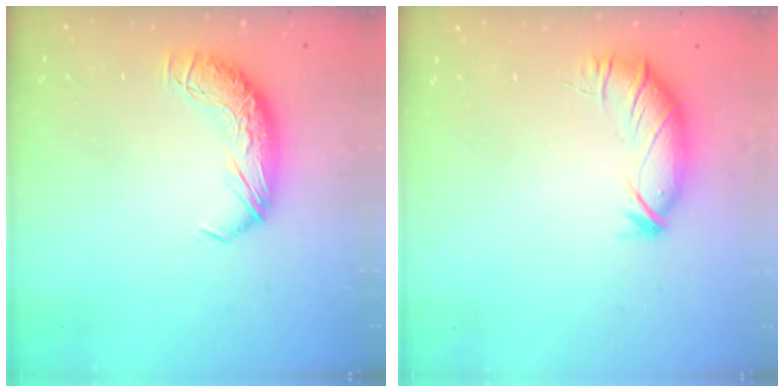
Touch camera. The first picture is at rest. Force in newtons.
{"total": 3.2, "press": 2.5, "slide": 1.9}